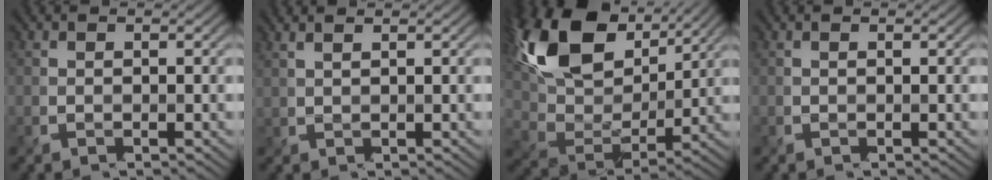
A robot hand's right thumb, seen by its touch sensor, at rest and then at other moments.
{"total": 1.8, "force": [1.5, -0.6, 0.8], "torque": [-0.030, 0.001, 0.043]}
{"total": 15.4, "force": [8.2, 7.8, 10.5], "torque": [-0.253, 0.022, 0.164]}
{"total": 0.6, "force": [-0.2, -0.5, -0.1], "torque": [0.001, -0.006, 0.004]}